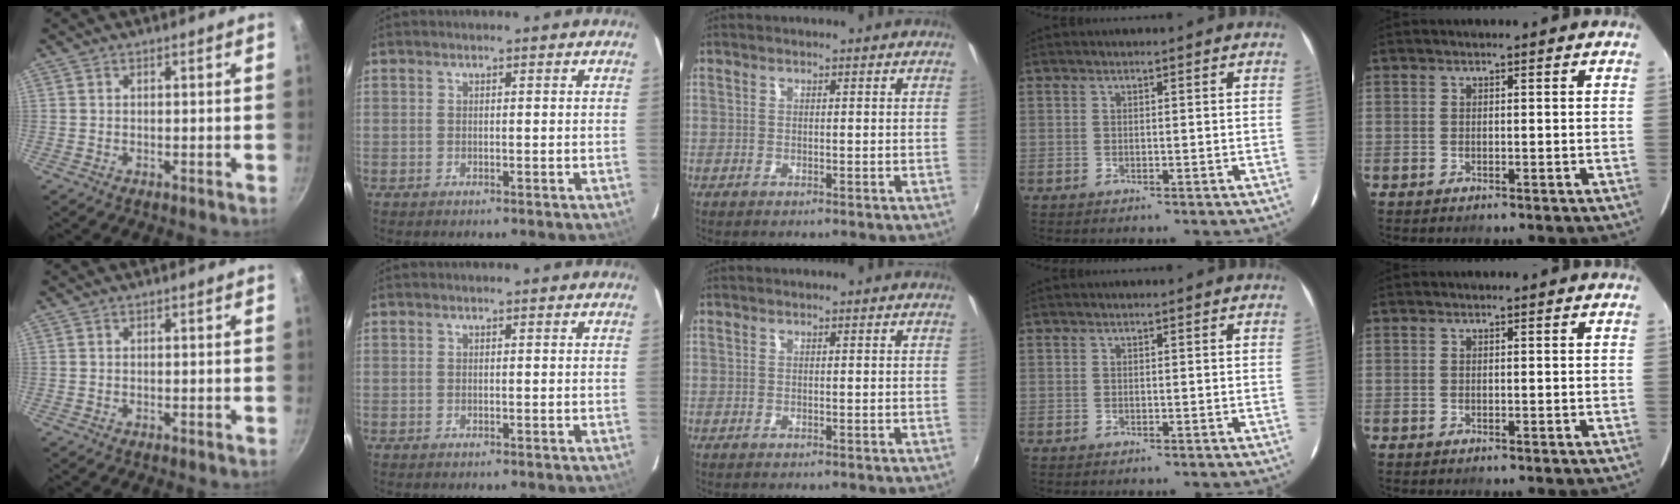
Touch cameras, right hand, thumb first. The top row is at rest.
{}